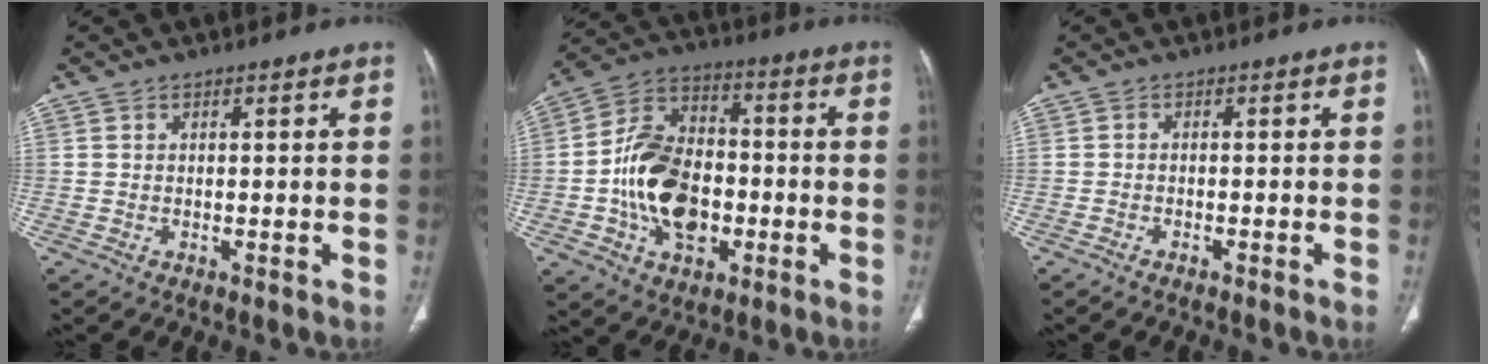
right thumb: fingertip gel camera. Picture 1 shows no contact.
{"total": 16.9, "force": [-3.2, 11.6, 11.9], "torque": [-0.183, 0.031, -0.056]}
{"total": 1.3, "force": [-1.1, 0.1, 0.8], "torque": [-0.016, 0.003, -0.014]}